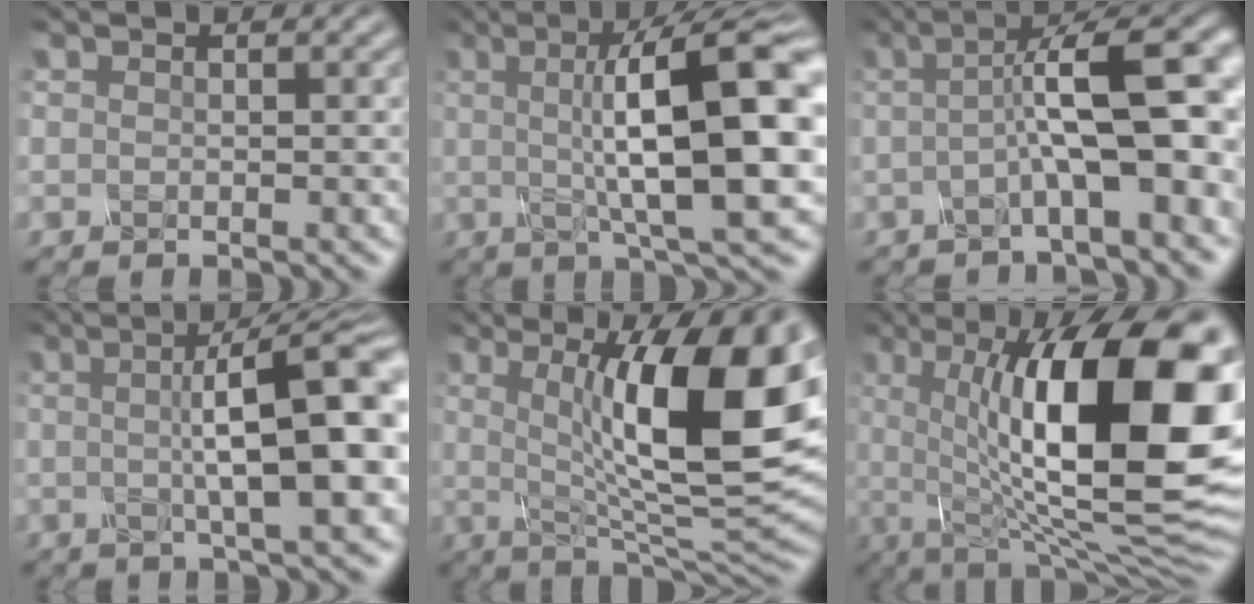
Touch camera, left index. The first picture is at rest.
{"total": 14.5, "force": [1.7, 3.4, 14.0], "torque": [-0.187, 0.011, 0.024]}
{"total": 9.8, "force": [-0.2, 2.3, 9.6], "torque": [-0.132, 0.024, -0.015]}
{"total": 11.3, "force": [1.0, 2.6, 11.0], "torque": [-0.144, 0.013, 0.011]}
{"total": 14.1, "force": [2.4, 3.7, 13.4], "torque": [-0.182, 0.001, 0.037]}
{"total": 18.9, "force": [2.9, 7.1, 17.3], "torque": [-0.239, 0.011, 0.052]}